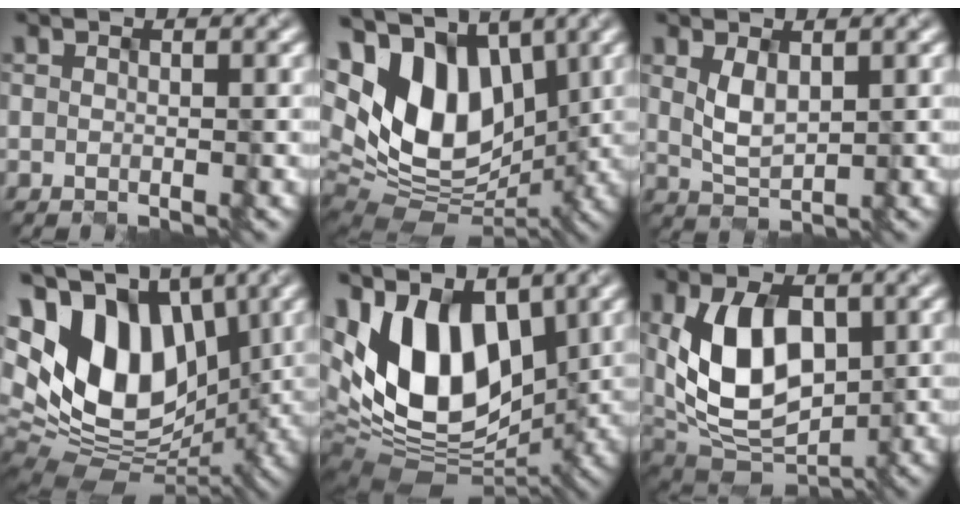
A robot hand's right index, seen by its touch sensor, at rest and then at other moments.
{"total": 12.2, "force": [2.8, 7.8, 9.0], "torque": [-0.177, 0.007, 0.046]}
{"total": 2.0, "force": [0.7, 1.0, 1.6], "torque": [-0.044, -0.005, 0.026]}
{"total": 14.7, "force": [3.2, 9.6, 10.7], "torque": [-0.213, 0.012, 0.059]}
{"total": 12.9, "force": [2.5, 8.1, 9.7], "torque": [-0.190, -0.006, 0.042]}
{"total": 8.8, "force": [0.8, 5.4, 6.9], "torque": [-0.135, -0.005, 0.015]}